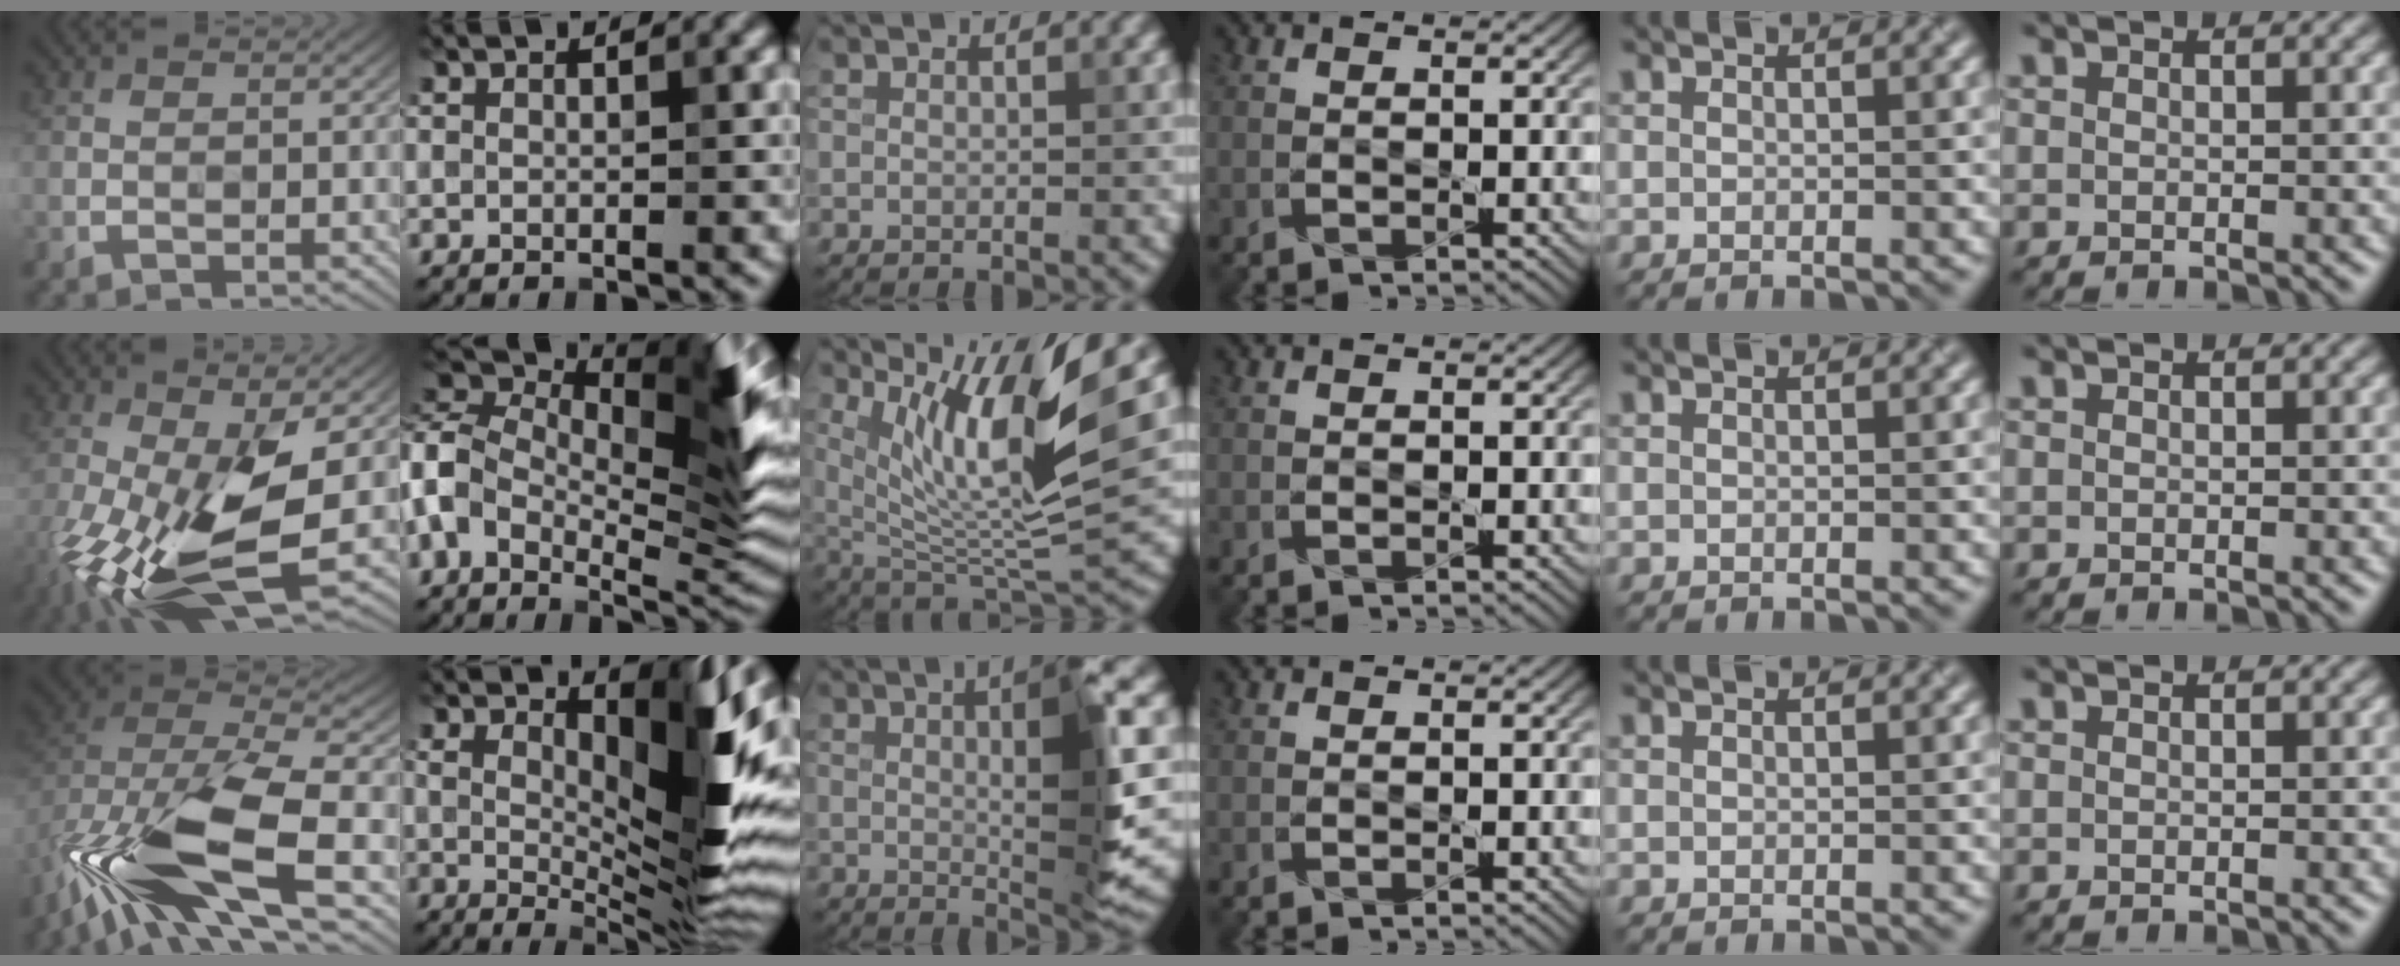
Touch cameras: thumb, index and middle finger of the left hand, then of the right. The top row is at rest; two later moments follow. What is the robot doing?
{"motion": "shake", "object": "box of matches"}